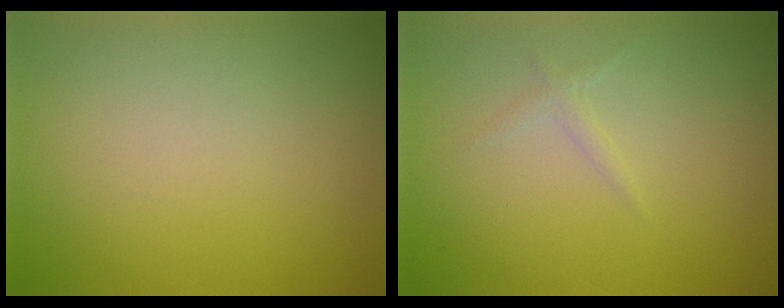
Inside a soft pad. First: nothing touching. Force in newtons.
{"total": 0.7, "press": 0.7, "slide": 0.0}